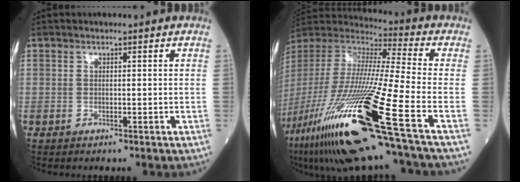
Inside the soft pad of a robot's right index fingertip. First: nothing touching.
{"total": 31.8, "force": [-16.7, 1.4, 27.1], "torque": [-0.579, -0.075, -0.317]}